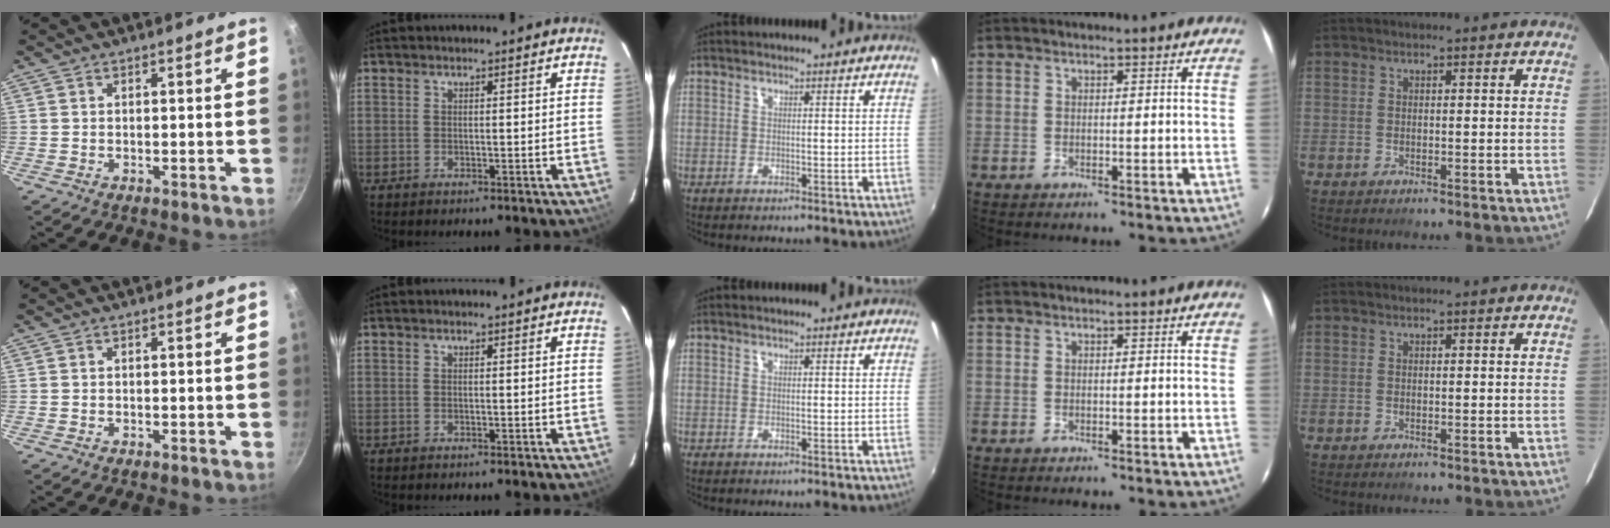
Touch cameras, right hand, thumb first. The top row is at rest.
{}